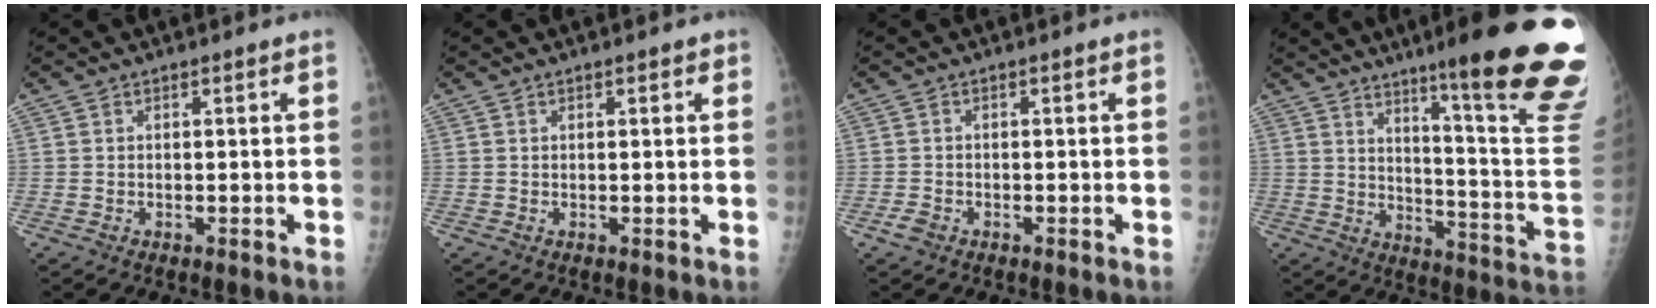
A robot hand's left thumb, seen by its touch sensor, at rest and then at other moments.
{"total": 1.2, "force": [0.7, 0.6, 0.7], "torque": [-0.003, -0.001, 0.008]}
{"total": 1.7, "force": [-1.0, 1.2, 0.8], "torque": [-0.015, 0.001, -0.018]}
{"total": 25.9, "force": [15.8, 2.5, 20.4], "torque": [-0.216, -0.090, 0.220]}